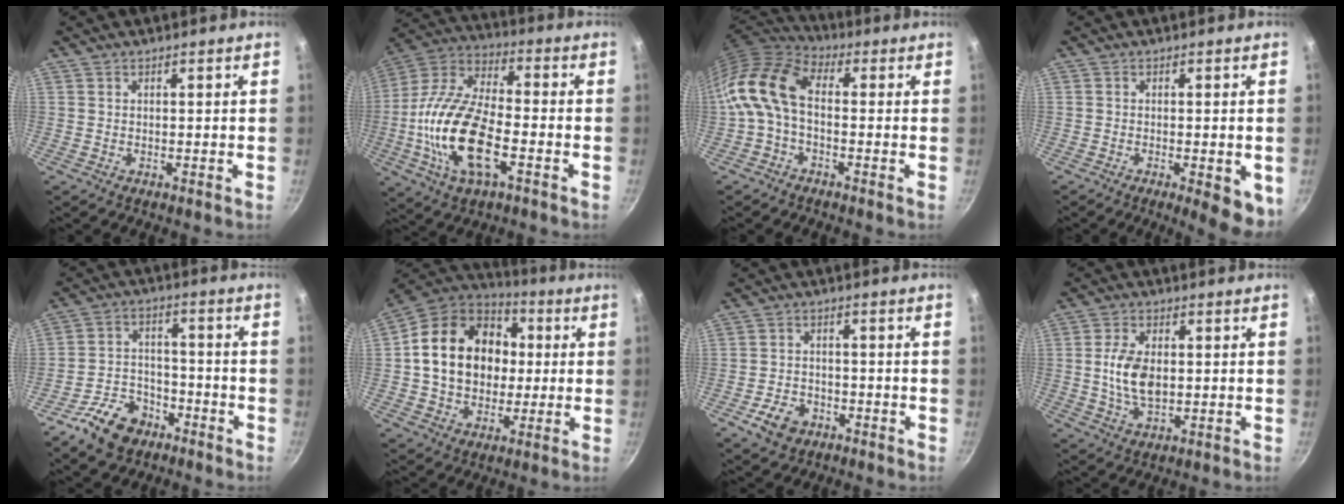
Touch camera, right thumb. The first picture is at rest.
{"total": 20.0, "force": [-4.9, 9.1, 17.1], "torque": [-0.325, 0.028, -0.108]}
{"total": 12.9, "force": [-1.3, 7.9, 10.2], "torque": [-0.205, 0.033, -0.044]}
{"total": 7.4, "force": [-2.4, 2.4, 6.5], "torque": [-0.069, 0.002, -0.027]}
{"total": 10.5, "force": [-6.6, 6.7, 4.7], "torque": [-0.062, 0.053, -0.117]}
{"total": 20.9, "force": [1.9, 16.5, 12.7], "torque": [-0.199, 0.030, 0.028]}
{"total": 6.2, "force": [-3.1, 4.3, 3.1], "torque": [-0.047, 0.023, -0.052]}
{"total": 8.2, "force": [0.1, 4.8, 6.7], "torque": [-0.124, -0.001, 0.000]}